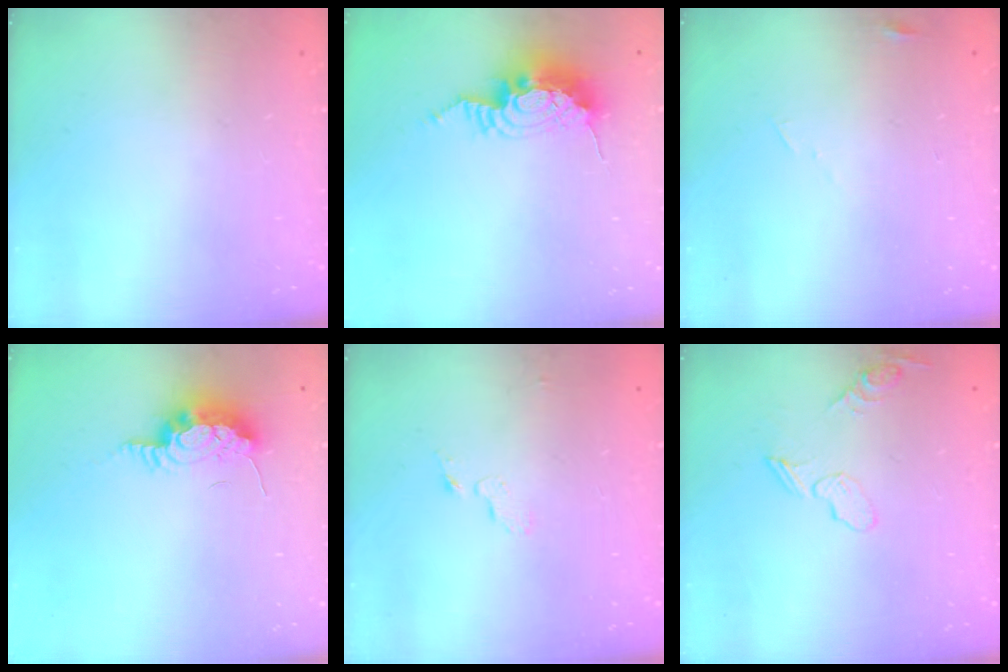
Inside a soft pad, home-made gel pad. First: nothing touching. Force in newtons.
{"total": 12.2, "press": 12.1, "slide": 1.2}
{"total": 2.8, "press": 2.8, "slide": 0.2}
{"total": 8.7, "press": 8.5, "slide": 1.7}
{"total": 4.0, "press": 4.0, "slide": 0.4}
{"total": 8.3, "press": 8.1, "slide": 1.6}